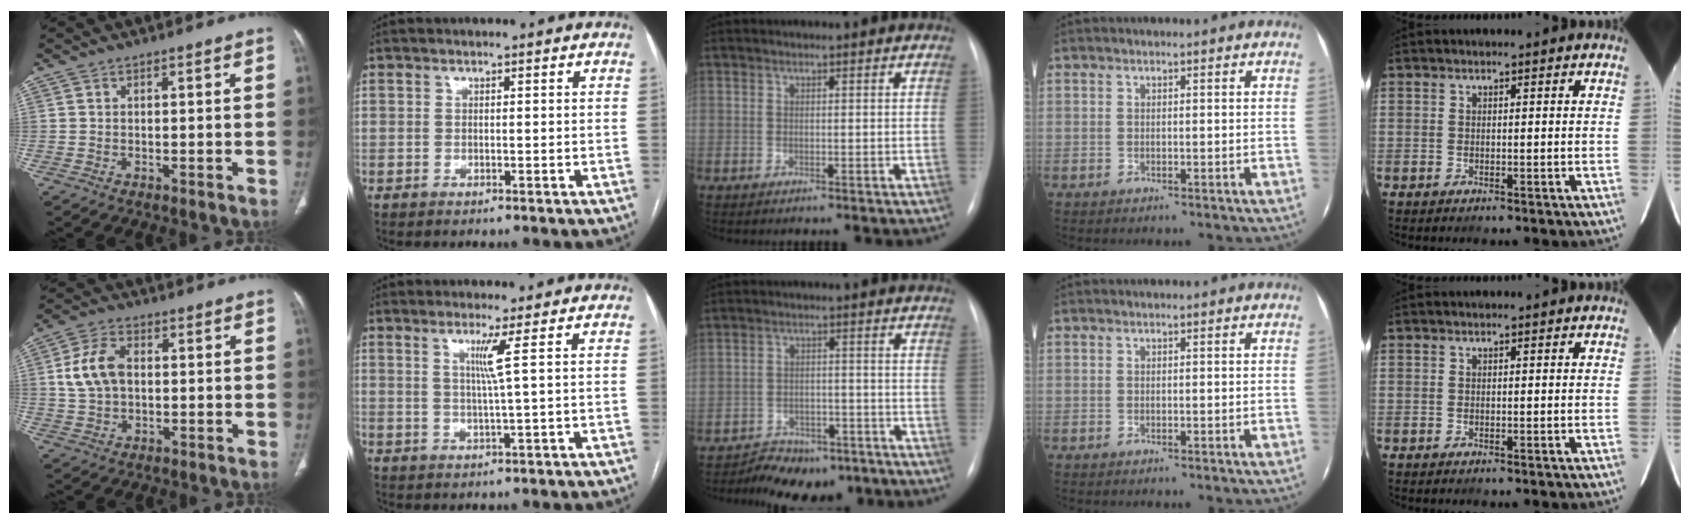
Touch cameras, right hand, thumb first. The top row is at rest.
{"thumb": {"total": 8.1, "force": [0.9, 5.3, 6.1], "torque": [-0.119, 0.014, 0.018]}, "index": {"total": 3.2, "force": [1.1, -1.4, 2.7], "torque": [-0.054, -0.007, 0.025]}, "middle": {"total": 8.1, "force": [-6.4, 4.3, 2.4], "torque": [-0.030, 0.012, -0.092]}}